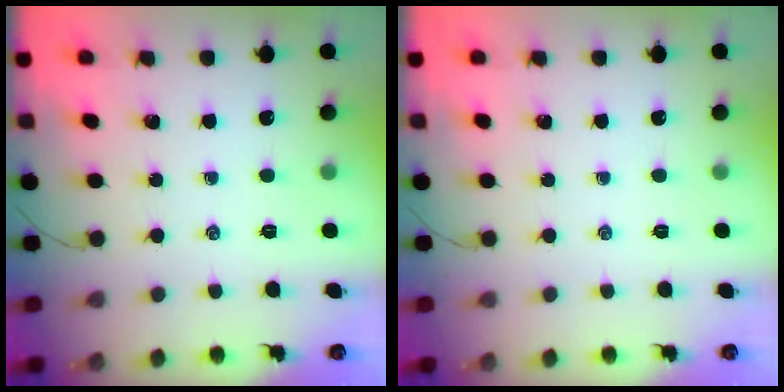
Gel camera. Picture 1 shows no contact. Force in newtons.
{"total": 0.0}